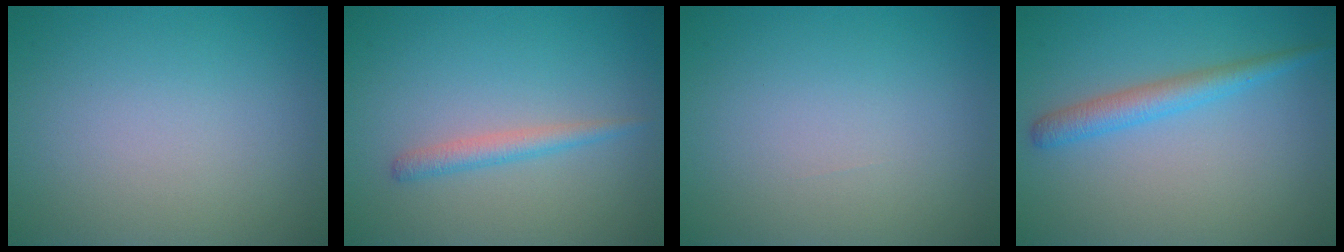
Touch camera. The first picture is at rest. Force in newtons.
{"total": 1.7, "press": 1.7, "slide": 0.0}
{"total": 0.0}
{"total": 2.6, "press": 2.6, "slide": 0.1}